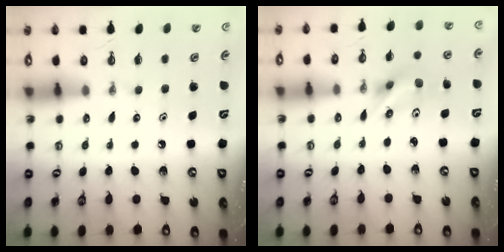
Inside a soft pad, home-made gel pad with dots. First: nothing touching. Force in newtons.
{"total": 5.2, "press": 3.8, "slide": 3.6}